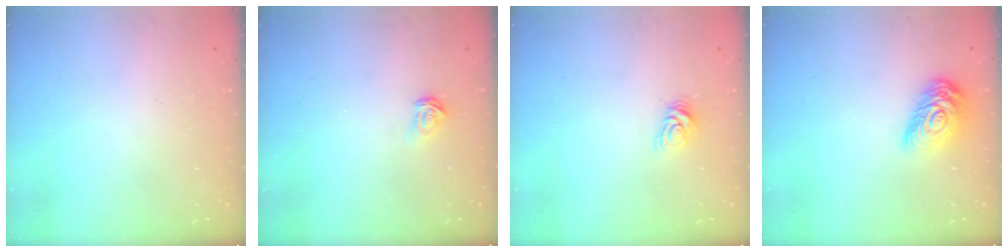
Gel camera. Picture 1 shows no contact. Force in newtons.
{"total": 2.4, "press": 2.4, "slide": 0.2}
{"total": 5.8, "press": 5.8, "slide": 0.3}
{"total": 12.6, "press": 12.6, "slide": 0.7}